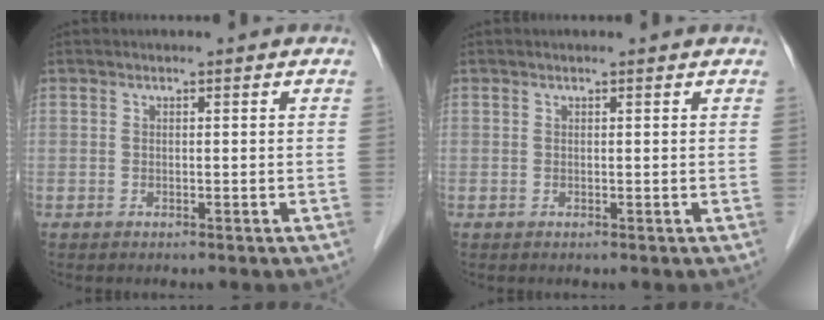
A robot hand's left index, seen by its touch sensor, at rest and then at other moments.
{"total": 1.7, "force": [1.6, 0.3, 0.6], "torque": [-0.011, 0.014, 0.017]}